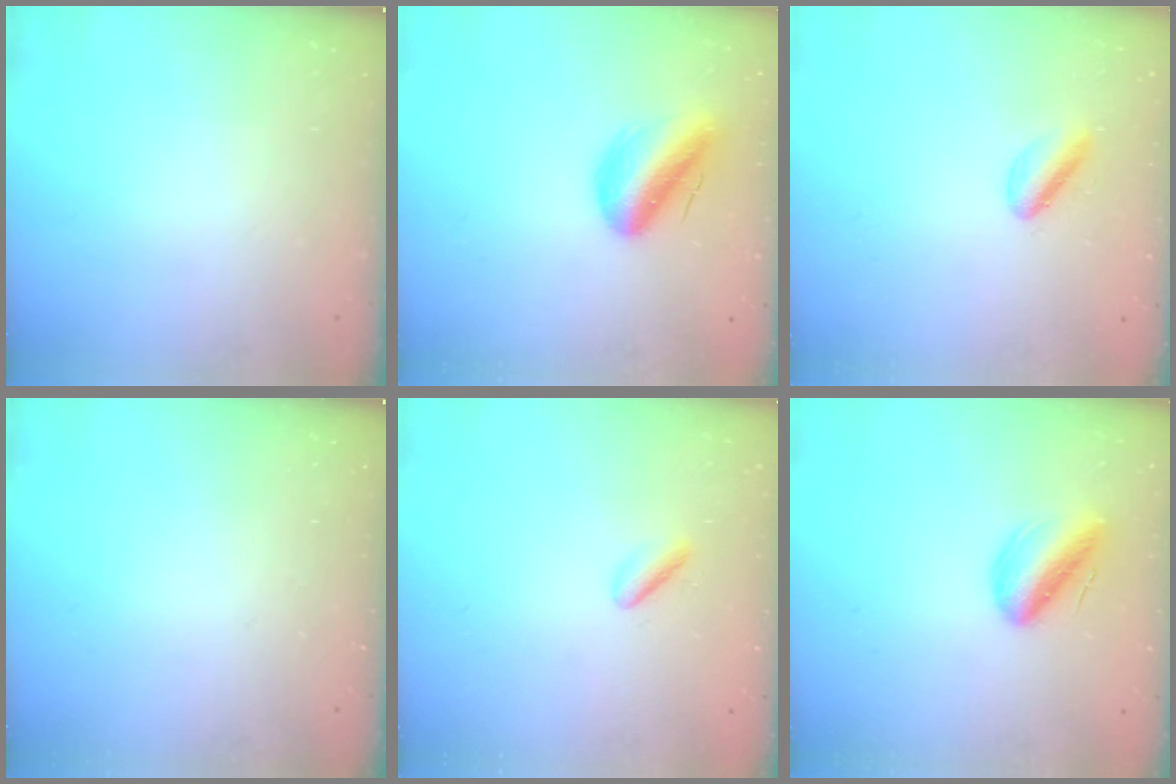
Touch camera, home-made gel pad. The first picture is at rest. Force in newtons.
{"total": 11.9, "press": 11.5, "slide": 3.2}
{"total": 4.1, "press": 3.7, "slide": 1.8}
{"total": 0.0}
{"total": 2.7, "press": 2.5, "slide": 1.2}
{"total": 10.7, "press": 10.4, "slide": 2.8}